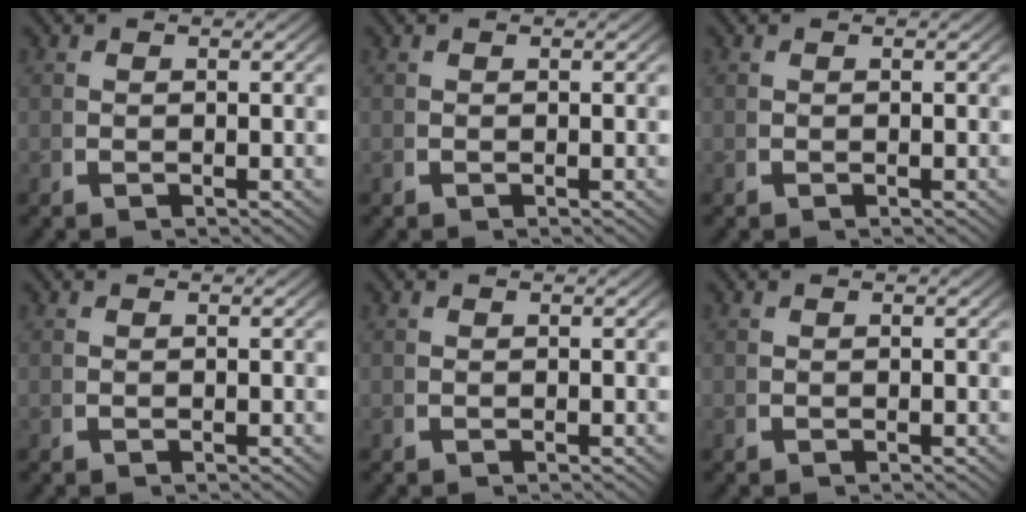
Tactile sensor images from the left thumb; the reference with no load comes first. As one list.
[{"total": 0.0}, {"total": 0.0}, {"total": 0.0}, {"total": 0.0}, {"total": 0.0}]